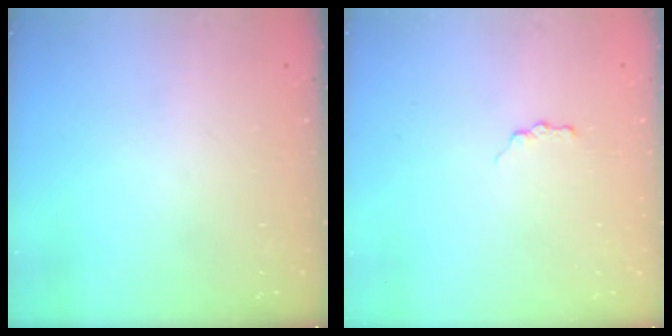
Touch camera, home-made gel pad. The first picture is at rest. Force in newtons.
{"total": 2.6, "press": 2.6, "slide": 0.4}